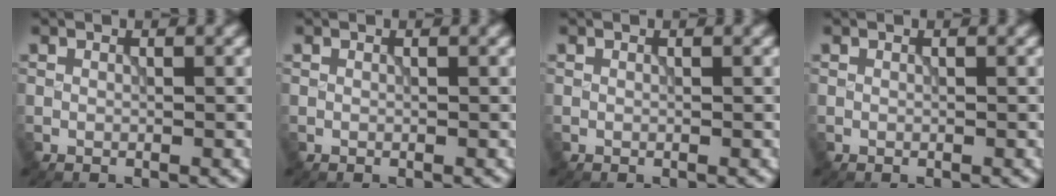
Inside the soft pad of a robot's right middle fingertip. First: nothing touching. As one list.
[{"total": 0.0}, {"total": 0.0}, {"total": 0.0}]